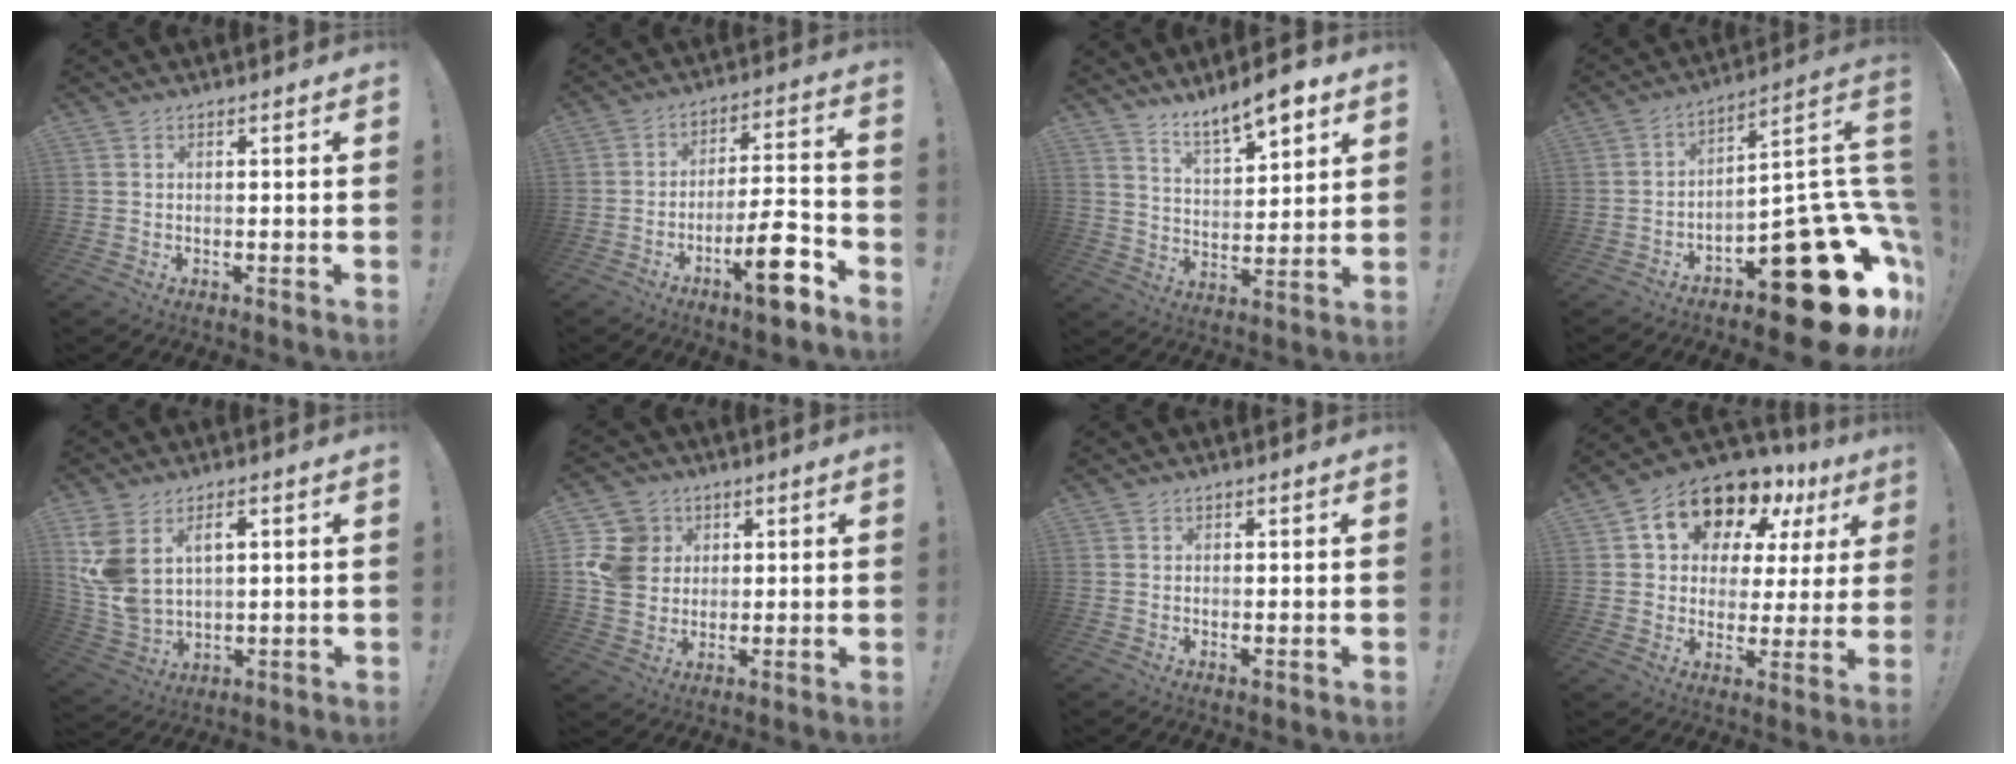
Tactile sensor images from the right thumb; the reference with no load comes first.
{"total": 12.9, "force": [-7.4, 3.3, 10.1], "torque": [-0.134, 0.047, -0.120]}
{"total": 9.9, "force": [7.9, 2.7, 5.4], "torque": [-0.079, -0.054, 0.138]}
{"total": 25.3, "force": [-12.4, 9.6, 19.9], "torque": [-0.196, 0.056, -0.189]}
{"total": 11.1, "force": [4.4, 7.0, 7.4], "torque": [-0.158, -0.018, 0.083]}
{"total": 12.0, "force": [2.4, 10.8, 4.7], "torque": [-0.088, -0.004, 0.053]}
{"total": 0.5, "force": [0.3, 0.2, 0.4], "torque": [0.001, -0.003, 0.004]}
{"total": 14.8, "force": [10.2, 8.3, 6.6], "torque": [-0.098, -0.080, 0.182]}